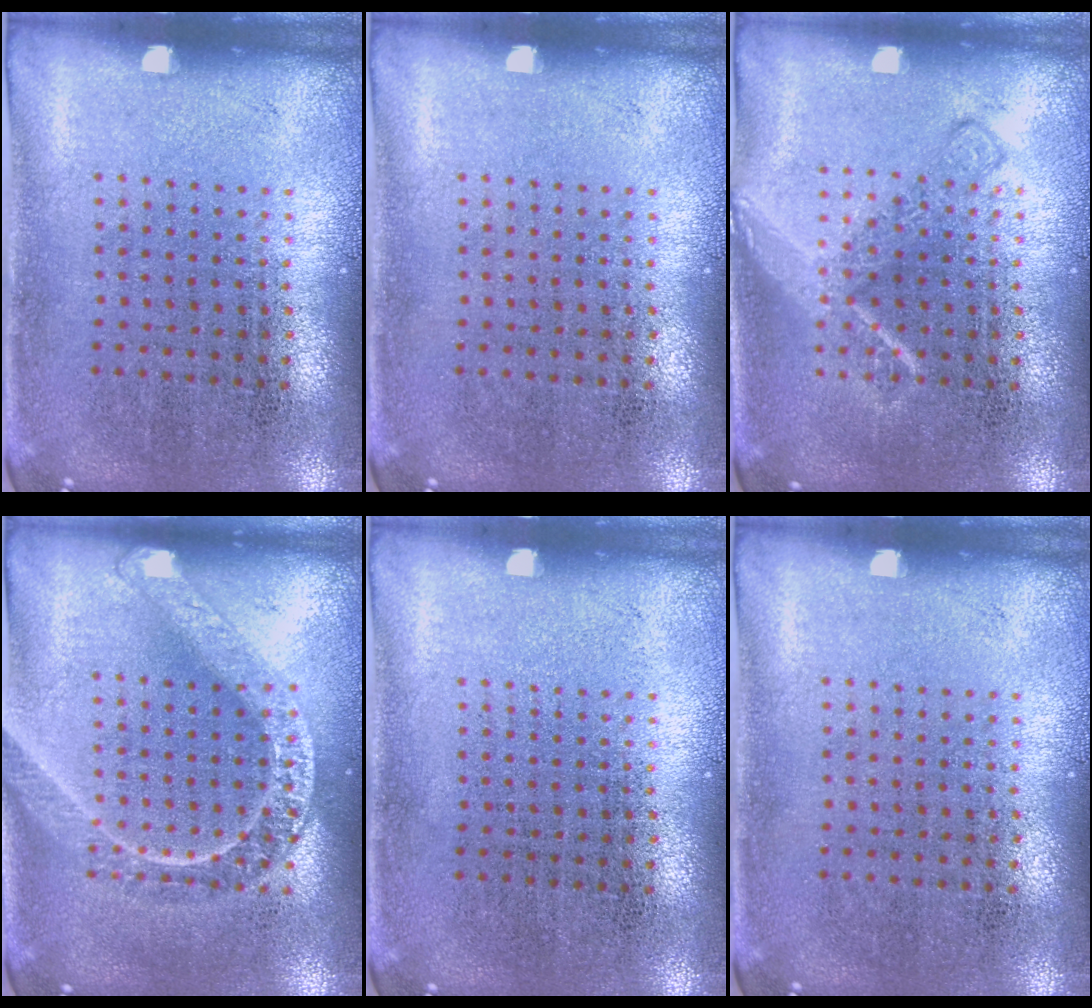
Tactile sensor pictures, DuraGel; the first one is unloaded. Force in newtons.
{"total": 0.0}
{"total": 2.2, "press": 2.2, "slide": 0.3}
{"total": 1.7, "press": 1.7, "slide": 0.2}
{"total": 0.0}
{"total": 0.0}